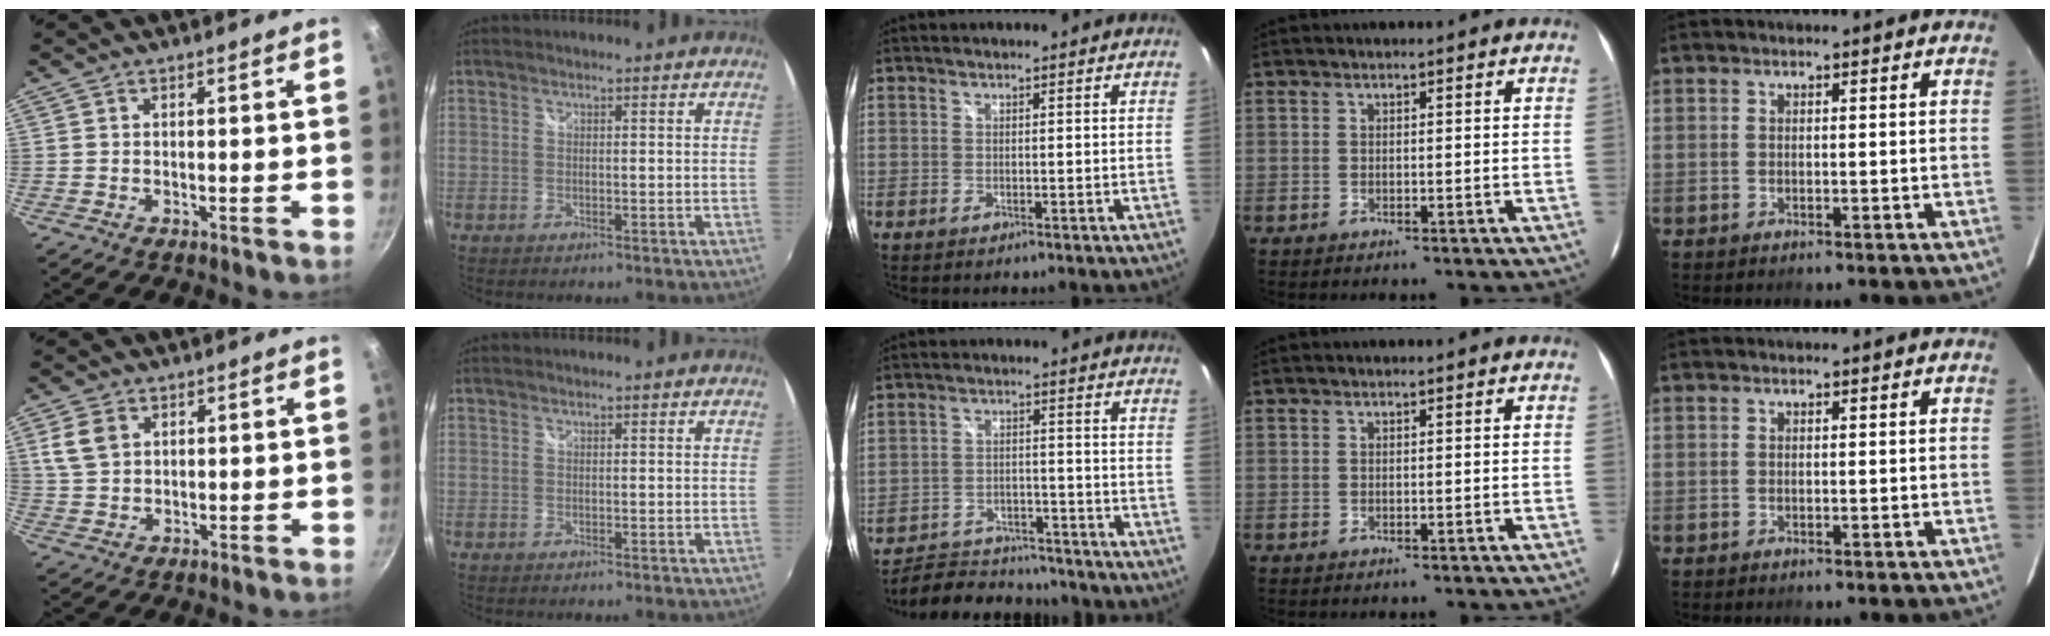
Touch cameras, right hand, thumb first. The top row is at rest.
{"thumb": {"total": 5.4, "force": [1.9, 3.8, 3.2], "torque": [-0.055, 0.001, 0.039]}, "middle": {"total": 14.6, "force": [-13.0, 4.6, 4.7], "torque": [-0.108, 0.010, -0.183]}}